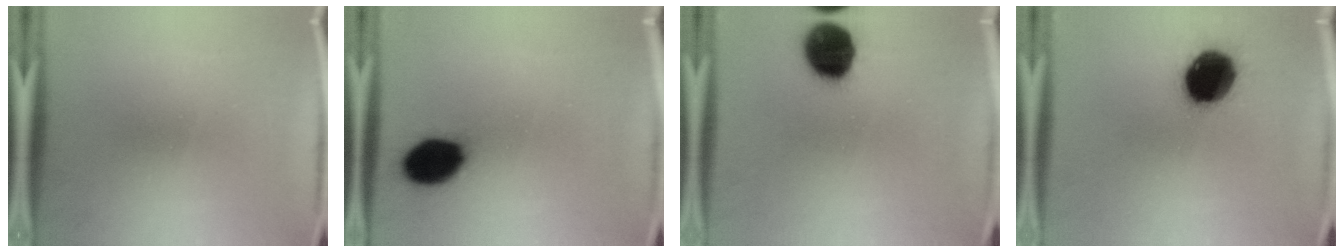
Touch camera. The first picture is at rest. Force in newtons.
{"total": 13.2}
{"total": 13.9}
{"total": 16.8}